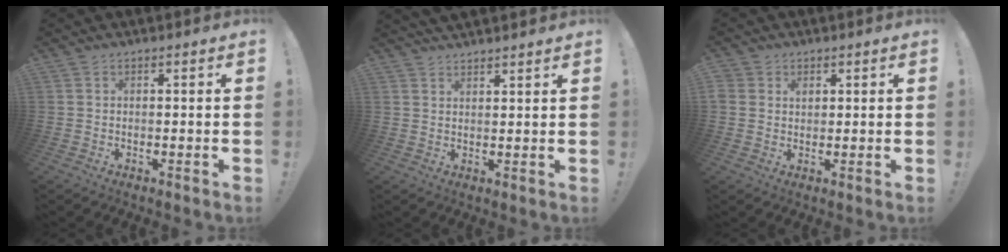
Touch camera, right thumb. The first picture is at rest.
{"total": 2.7, "force": [2.7, 0.3, 0.1], "torque": [0.003, -0.020, 0.051]}
{"total": 2.6, "force": [1.2, 2.2, 0.8], "torque": [-0.014, -0.003, 0.023]}